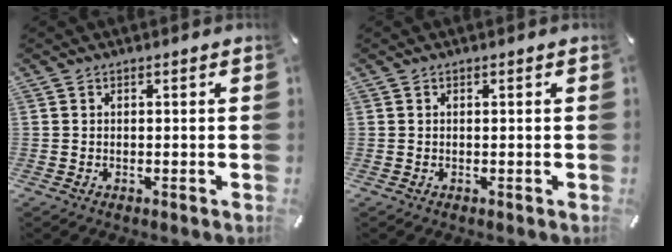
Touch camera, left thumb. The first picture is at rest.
{"total": 0.0}